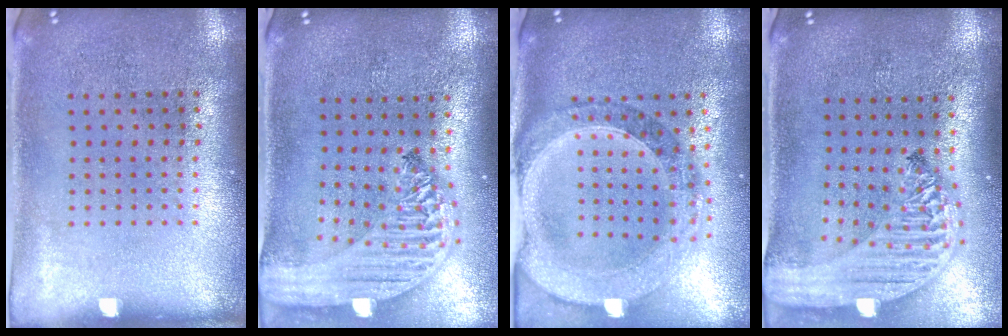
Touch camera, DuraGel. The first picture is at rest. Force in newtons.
{"total": 2.6, "press": 2.1, "slide": 1.6}
{"total": 1.6, "press": 1.5, "slide": 0.6}
{"total": 2.8, "press": 2.3, "slide": 1.6}